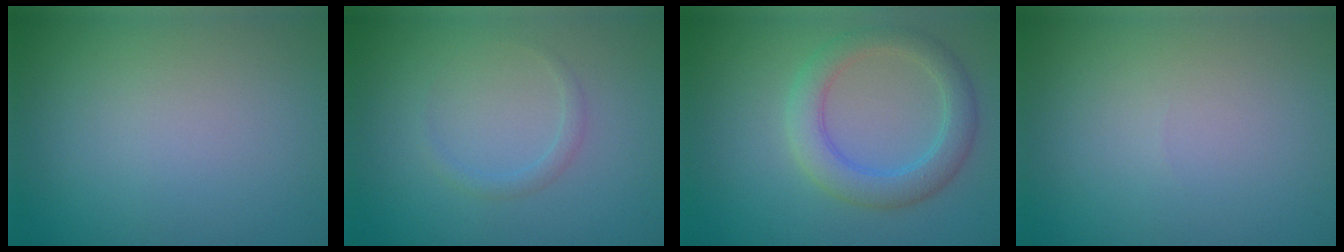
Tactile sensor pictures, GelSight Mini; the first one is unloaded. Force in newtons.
{"total": 1.0, "press": 1.0, "slide": 0.0}
{"total": 3.9, "press": 3.9, "slide": 0.1}
{"total": 0.0}